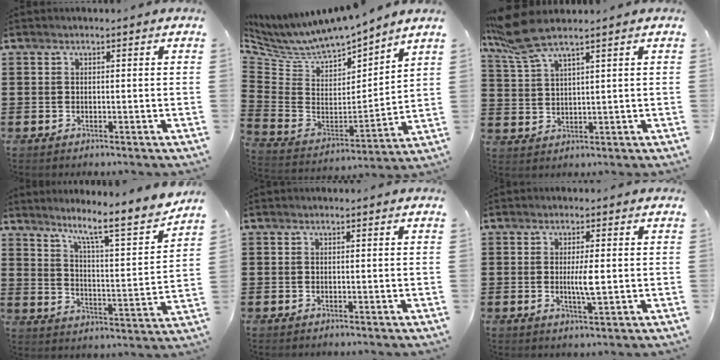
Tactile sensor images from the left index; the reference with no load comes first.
{"total": 7.2, "force": [7.0, 1.2, 1.7], "torque": [-0.073, -0.059, 0.118]}
{"total": 6.8, "force": [5.1, 0.9, 4.4], "torque": [-0.109, -0.010, 0.090]}
{"total": 7.0, "force": [5.9, -0.2, 3.8], "torque": [-0.086, -0.054, 0.086]}
{"total": 0.0}
{"total": 3.7, "force": [0.0, 0.3, 3.6], "torque": [-0.066, -0.005, -0.001]}